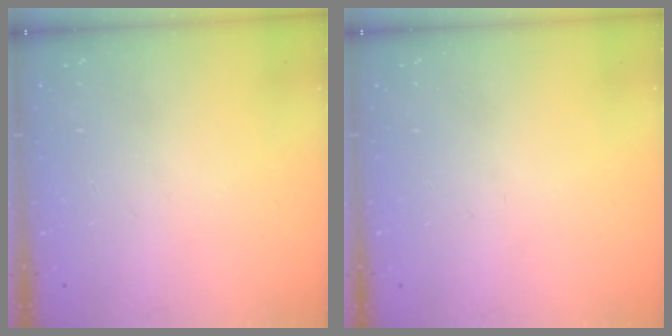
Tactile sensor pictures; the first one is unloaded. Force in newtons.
{"total": 0.0}